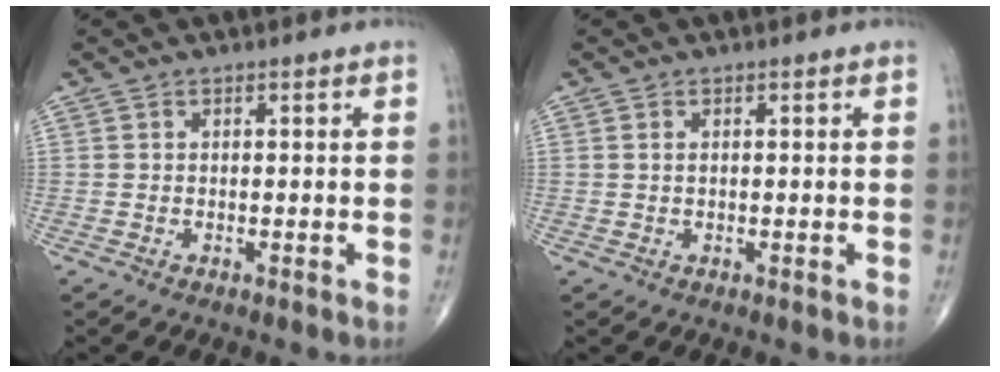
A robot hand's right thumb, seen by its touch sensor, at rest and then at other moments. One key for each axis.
{"total": 0.6, "fx": 0.1, "fy": 0.2, "fz": 0.5, "tx": -0.012, "ty": 0.002, "tz": 0.003}